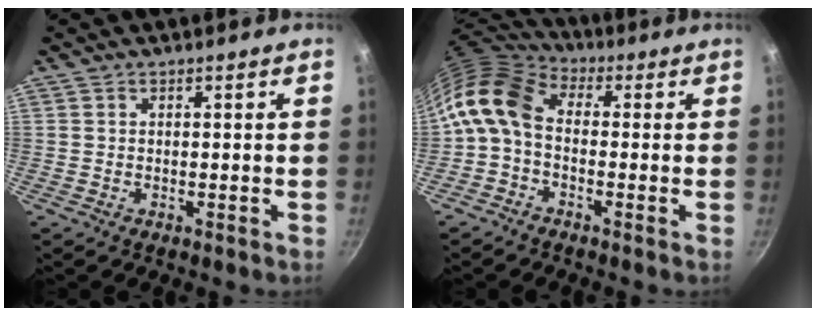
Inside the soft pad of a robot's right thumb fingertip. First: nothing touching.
{"total": 9.7, "force": [-1.0, 6.8, 6.9], "torque": [-0.126, 0.033, -0.042]}